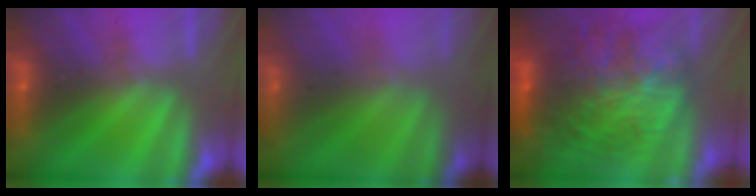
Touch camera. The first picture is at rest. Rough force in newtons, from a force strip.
{"total": 5.8}
{"total": 7.5}